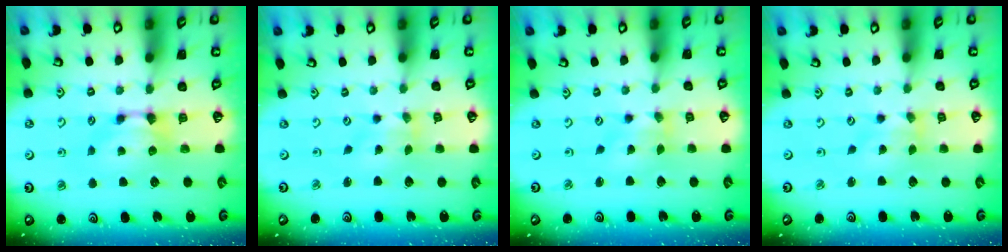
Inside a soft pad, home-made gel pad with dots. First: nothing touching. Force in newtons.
{"total": 1.7, "press": 1.3, "slide": 1.1}
{"total": 1.3, "press": 0.6, "slide": 1.2}
{"total": 1.3, "press": 0.7, "slide": 1.1}